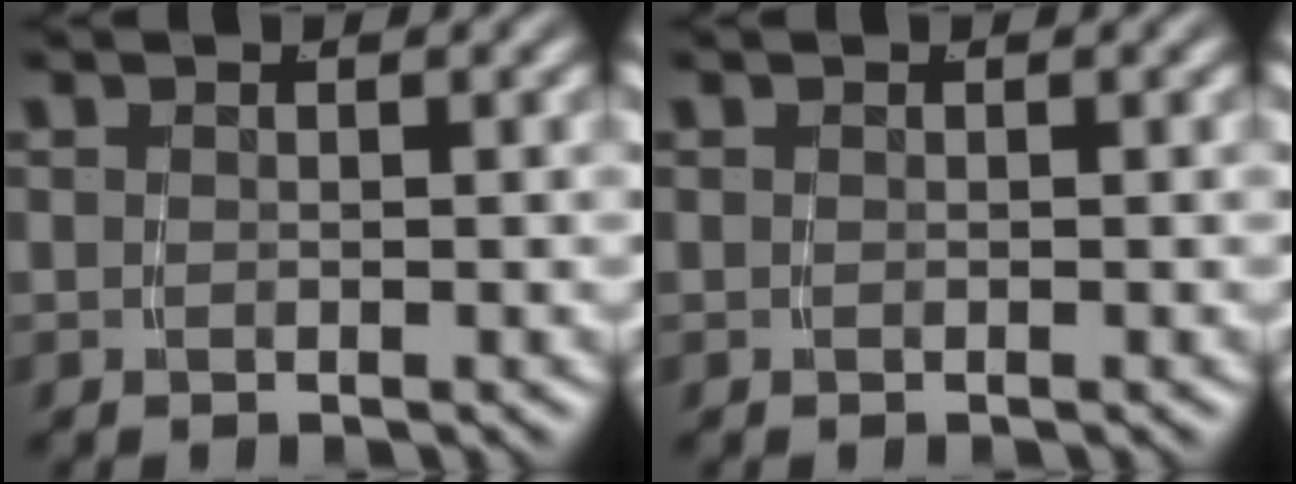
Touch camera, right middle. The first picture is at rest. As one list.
[{"total": 0.0}]